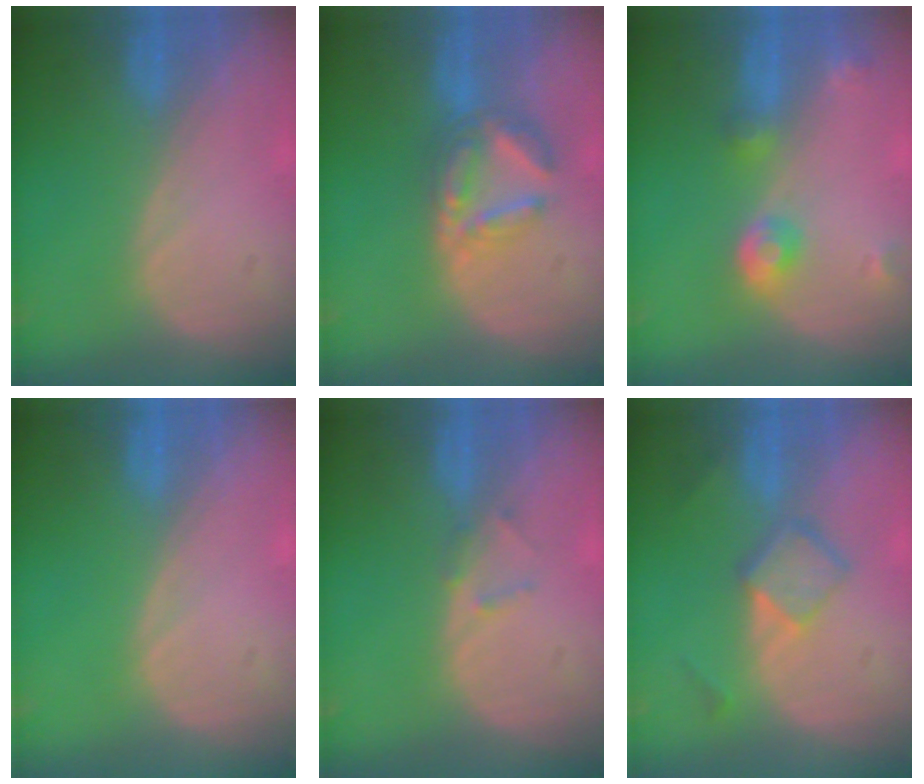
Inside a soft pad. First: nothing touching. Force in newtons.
{"total": 6.9, "press": 6.0, "slide": 3.3}
{"total": 4.8, "press": 4.3, "slide": 2.1}
{"total": 0.0}
{"total": 1.3, "press": 1.1, "slide": 0.8}
{"total": 5.2, "press": 4.6, "slide": 2.4}